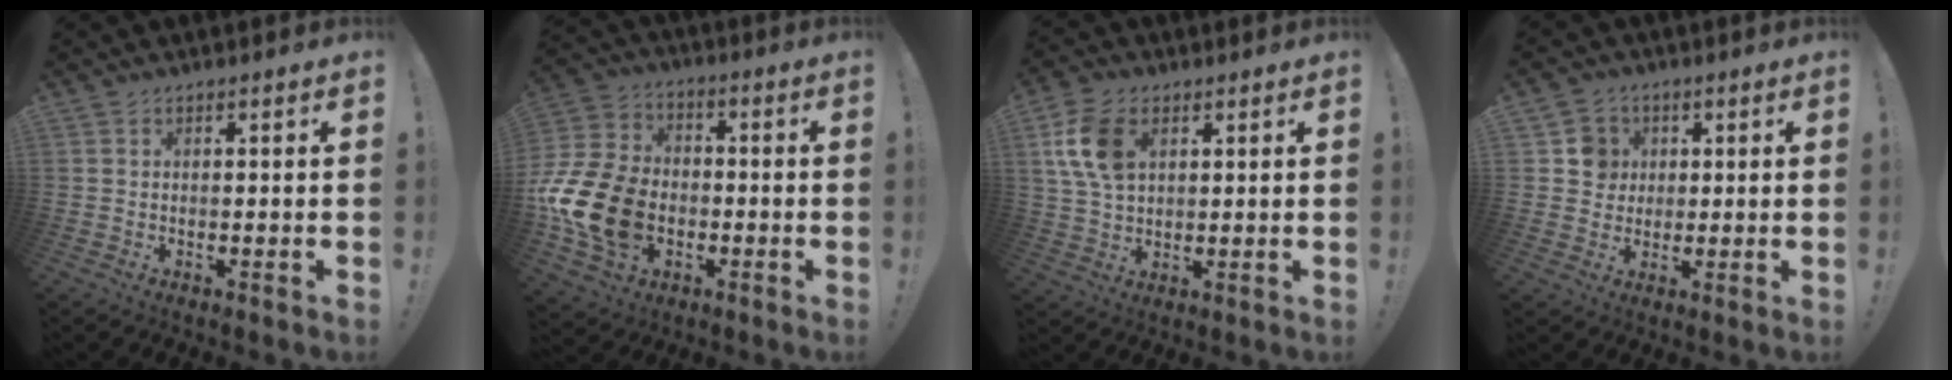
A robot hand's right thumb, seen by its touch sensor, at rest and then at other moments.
{"total": 20.0, "force": [-5.5, 14.6, 12.6], "torque": [-0.235, 0.037, -0.083]}
{"total": 11.9, "force": [3.9, 7.9, 8.1], "torque": [-0.157, 0.002, 0.076]}
{"total": 7.0, "force": [1.7, 6.7, 1.2], "torque": [-0.008, -0.006, 0.035]}